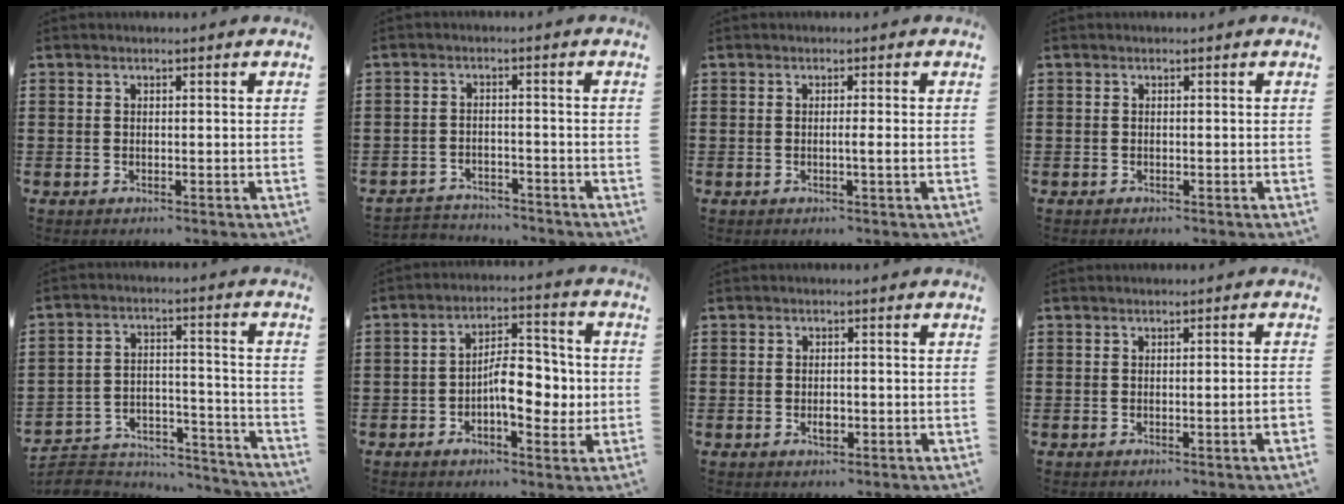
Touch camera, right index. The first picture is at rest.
{"total": 3.0, "force": [-2.9, 0.4, -0.1], "torque": [-0.007, -0.001, -0.064]}
{"total": 1.7, "force": [-0.3, -0.3, 1.6], "torque": [-0.028, -0.006, -0.008]}
{"total": 0.0}
{"total": 5.1, "force": [-4.8, 1.4, 0.9], "torque": [-0.024, 0.006, -0.099]}
{"total": 8.1, "force": [-0.9, 4.3, 6.8], "torque": [-0.085, 0.000, -0.024]}
{"total": 1.8, "force": [-0.4, 0.9, 1.6], "torque": [-0.030, 0.000, -0.007]}
{"total": 1.7, "force": [-0.3, -0.2, 1.7], "torque": [-0.026, -0.006, -0.006]}